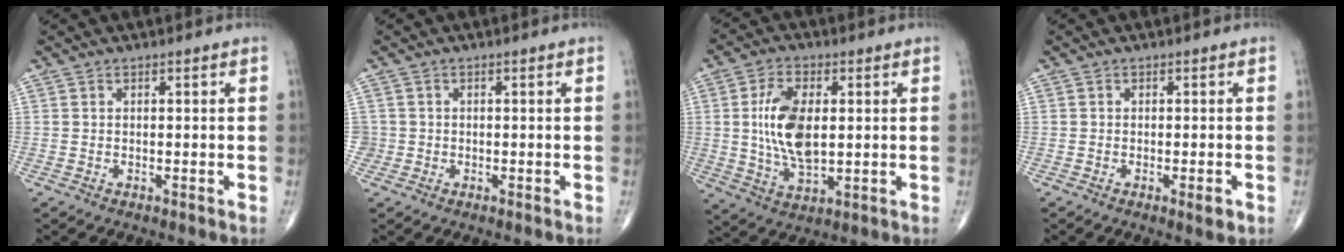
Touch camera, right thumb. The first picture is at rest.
{"total": 1.6, "force": [-0.3, 1.5, -0.2], "torque": [0.014, 0.007, -0.008]}
{"total": 11.8, "force": [1.2, 6.1, 10.0], "torque": [-0.188, -0.008, 0.028]}
{"total": 2.2, "force": [-0.9, 0.5, 2.0], "torque": [-0.027, -0.004, -0.013]}